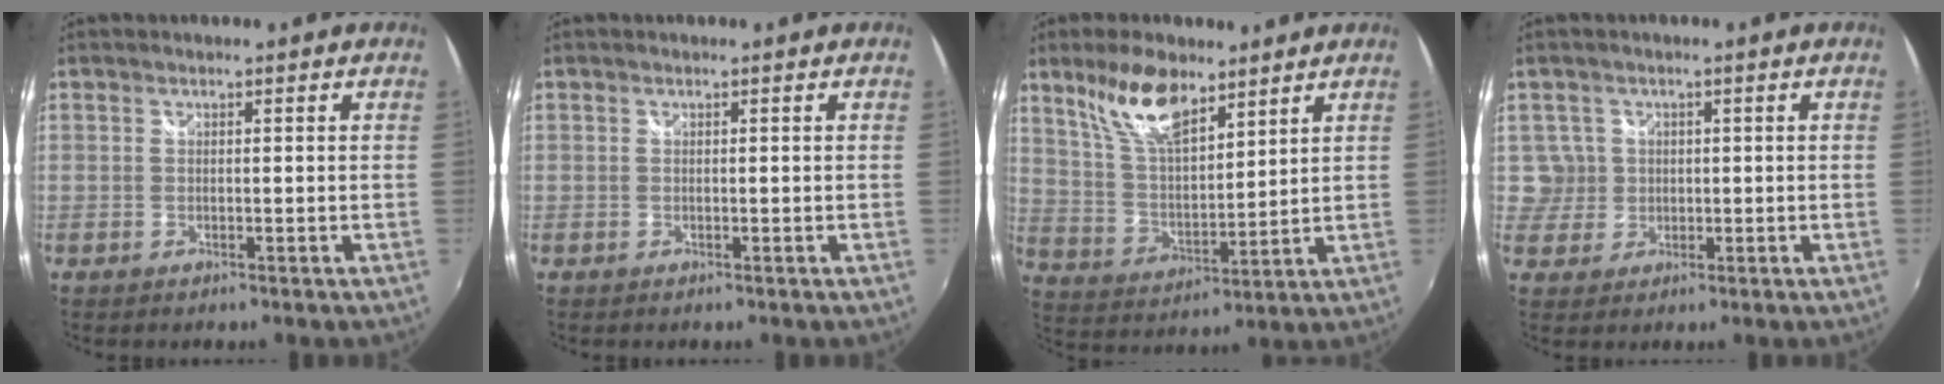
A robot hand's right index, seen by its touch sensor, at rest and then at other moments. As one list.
[{"total": 0.0}, {"total": 12.4, "force": [8.5, 4.8, 7.7], "torque": [-0.146, 0.012, 0.168]}, {"total": 3.9, "force": [0.5, 3.9, 0.0], "torque": [0.015, 0.016, 0.009]}]